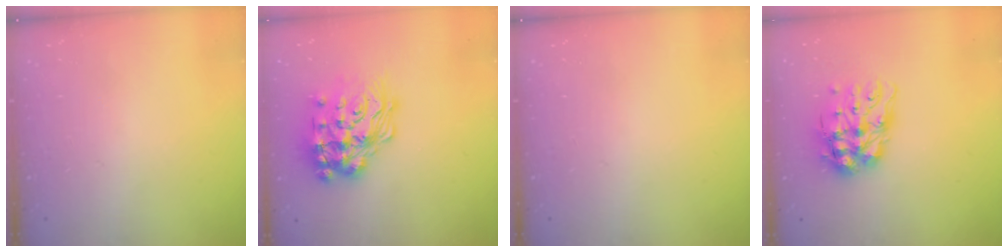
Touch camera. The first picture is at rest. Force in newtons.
{"total": 26.4, "press": 26.3, "slide": 2.0}
{"total": 0.0}
{"total": 12.6, "press": 12.5, "slide": 1.4}